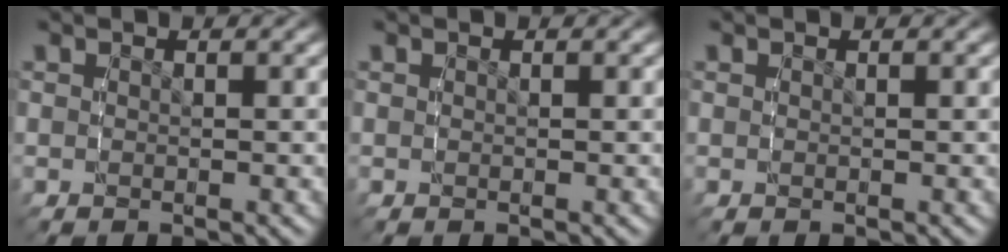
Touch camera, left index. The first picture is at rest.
{"total": 0.0}
{"total": 0.0}